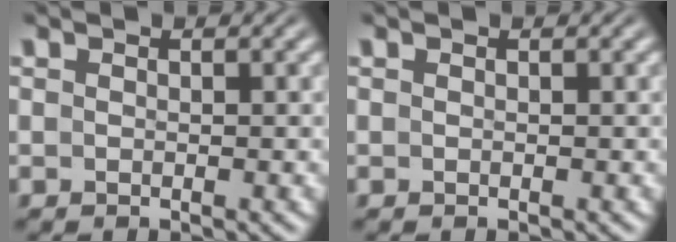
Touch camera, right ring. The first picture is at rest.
{"total": 0.0}